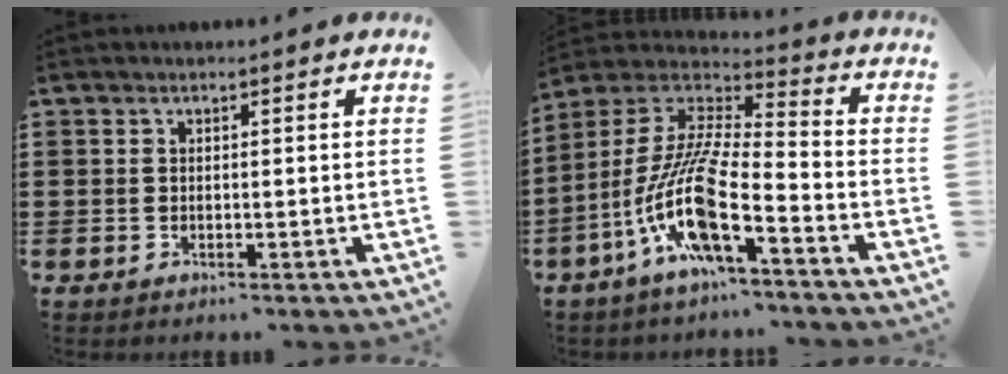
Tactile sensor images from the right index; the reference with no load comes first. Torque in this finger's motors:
{"motor_torque": [2.14, 0.00, 1.05, 0.21]}